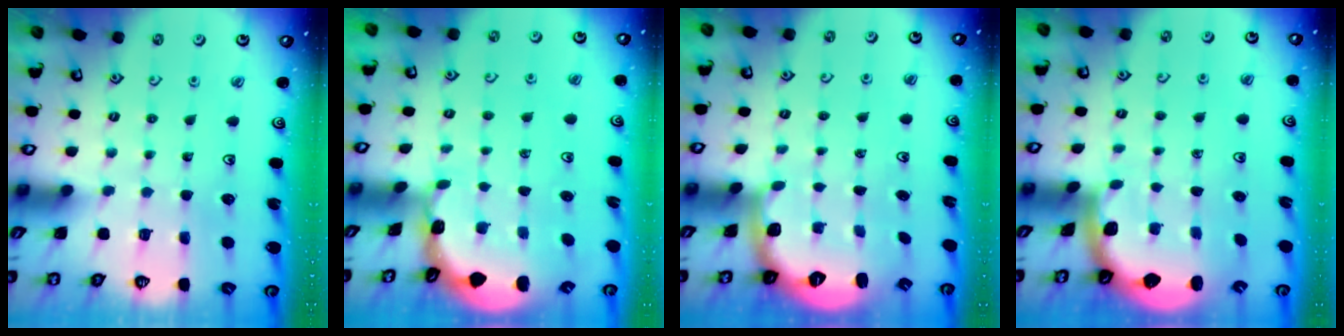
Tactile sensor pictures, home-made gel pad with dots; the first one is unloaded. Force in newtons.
{"total": 1.0, "press": 1.0, "slide": 0.0}
{"total": 2.6, "press": 1.6, "slide": 2.1}
{"total": 1.6, "press": 1.6, "slide": 0.1}